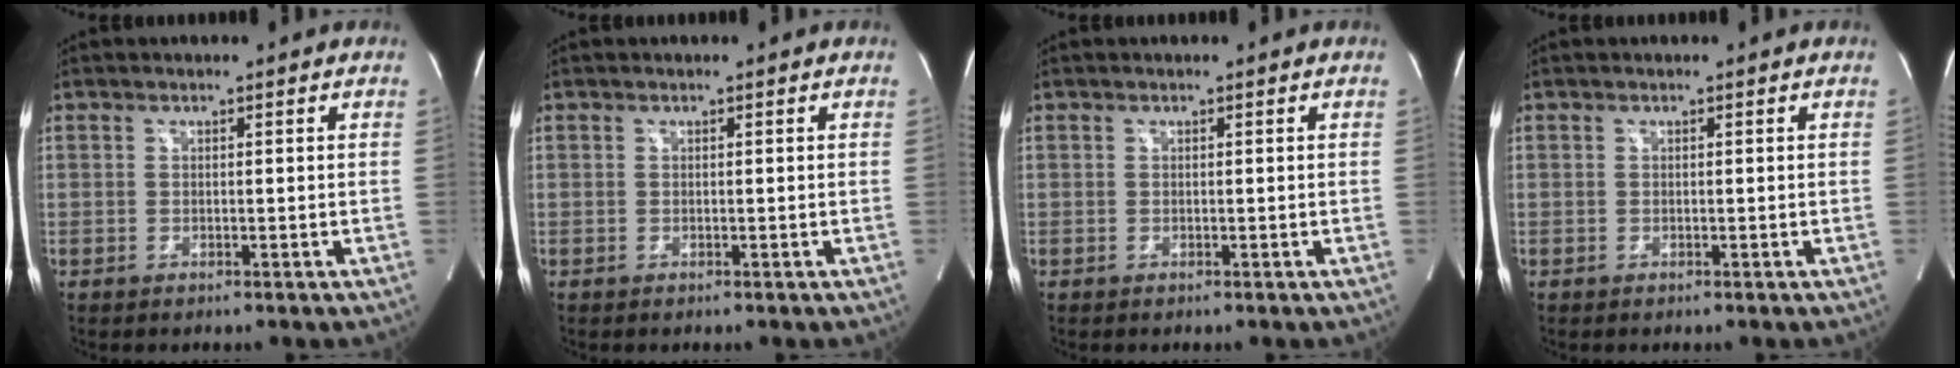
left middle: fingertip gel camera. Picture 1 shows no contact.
{"total": 0.0}
{"total": 0.0}
{"total": 0.0}